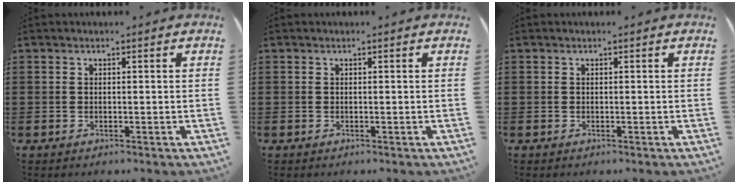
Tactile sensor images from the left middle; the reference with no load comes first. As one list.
[{"total": 0.0}, {"total": 0.0}]